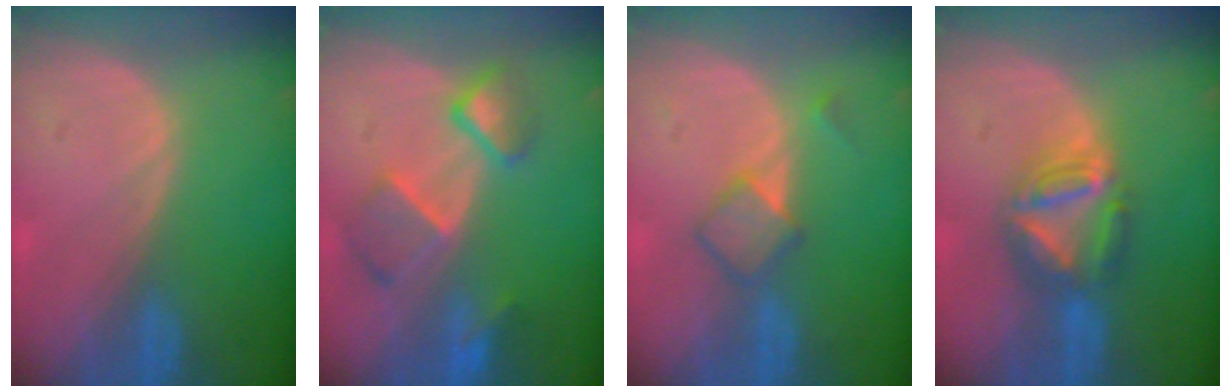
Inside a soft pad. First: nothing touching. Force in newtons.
{"total": 7.7, "press": 6.7, "slide": 3.7}
{"total": 3.9, "press": 3.8, "slide": 0.3}
{"total": 7.4, "press": 6.5, "slide": 3.6}